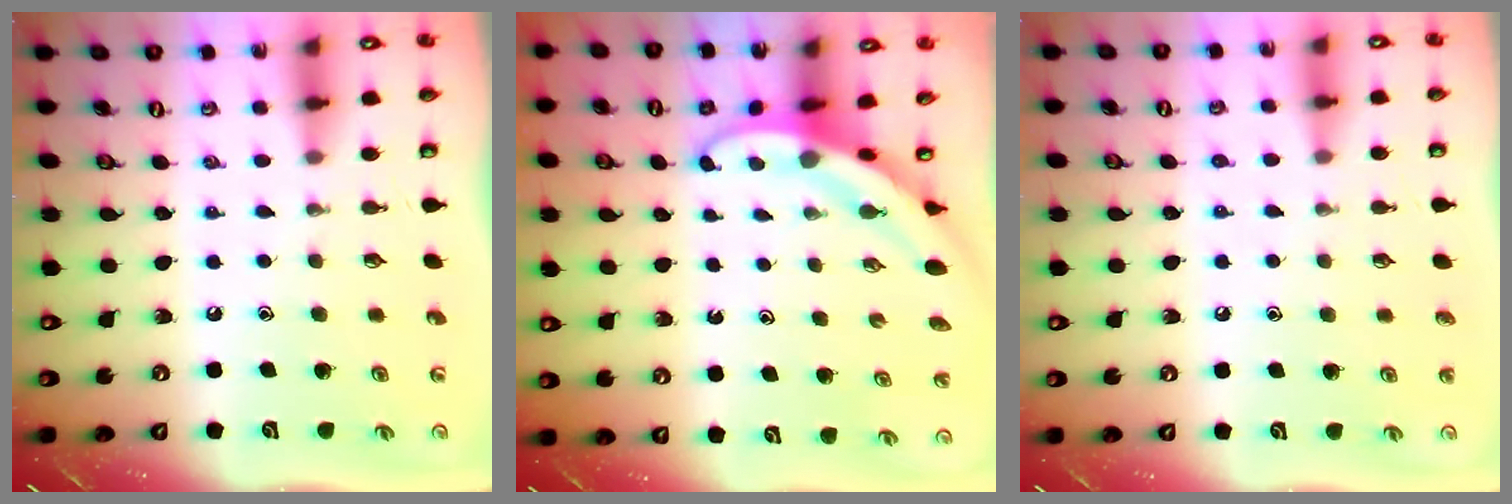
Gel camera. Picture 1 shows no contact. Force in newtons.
{"total": 3.5, "press": 3.5, "slide": 0.2}
{"total": 4.1, "press": 4.1, "slide": 0.4}